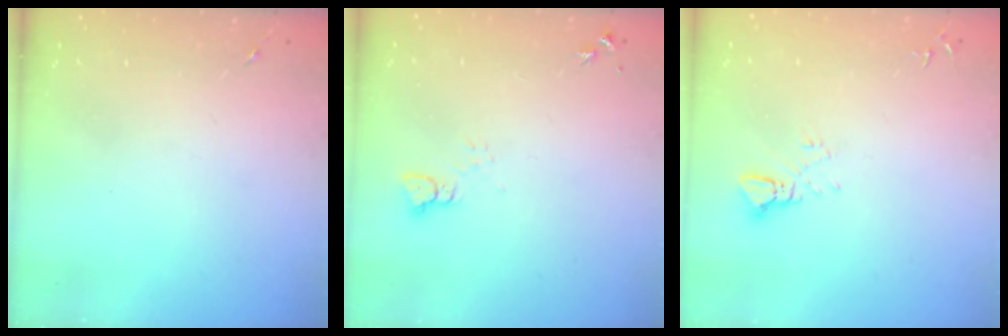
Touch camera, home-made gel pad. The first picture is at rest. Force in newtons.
{"total": 2.2, "press": 2.2, "slide": 0.2}
{"total": 3.4, "press": 3.4, "slide": 0.2}